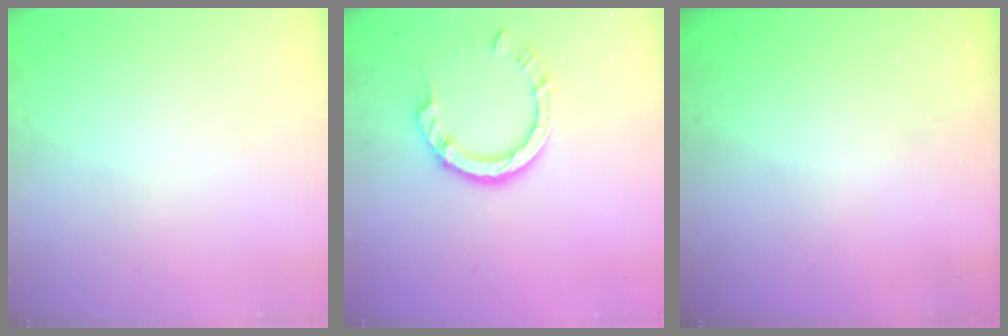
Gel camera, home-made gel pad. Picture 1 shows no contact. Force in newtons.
{"total": 8.5, "press": 8.4, "slide": 1.0}
{"total": 0.0}